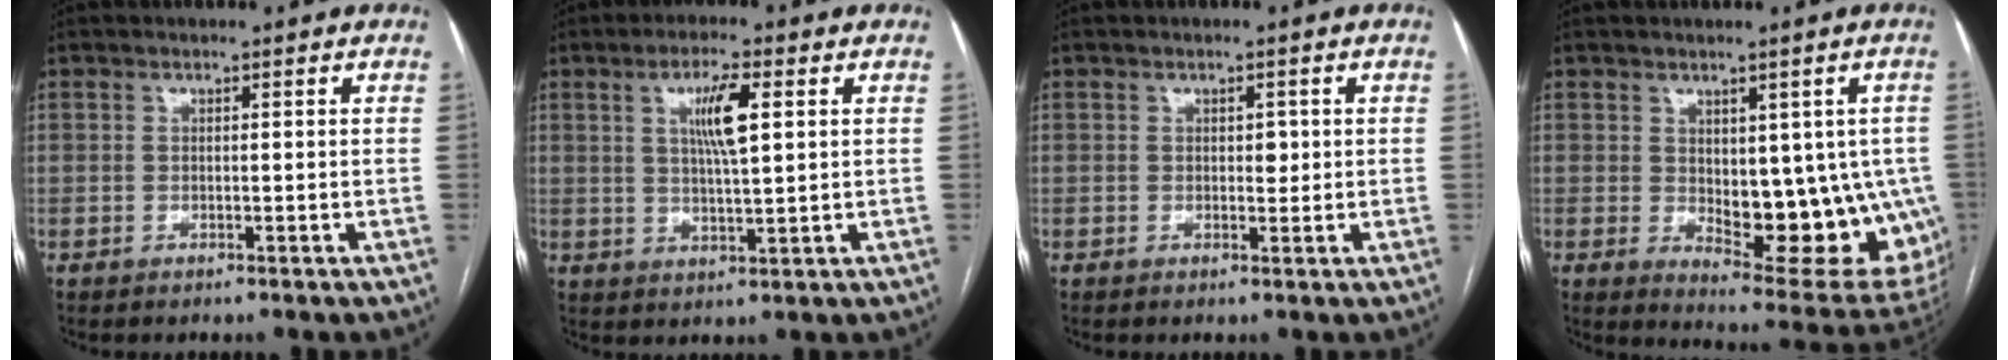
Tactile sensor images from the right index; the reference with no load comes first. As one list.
[{"total": 6.7, "force": [2.1, 0.9, 6.3], "torque": [-0.115, 0.002, 0.038]}, {"total": 1.6, "force": [0.2, 1.0, 1.2], "torque": [-0.014, 0.001, 0.003]}, {"total": 16.1, "force": [-1.7, 7.1, 14.4], "torque": [-0.133, -0.002, 0.000]}]